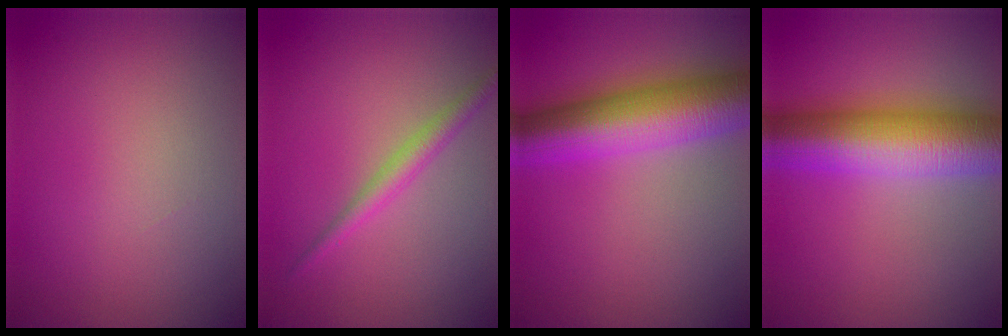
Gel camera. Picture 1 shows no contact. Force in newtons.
{"total": 2.1, "press": 2.1, "slide": 0.0}
{"total": 9.6, "press": 9.6, "slide": 0.1}
{"total": 10.7, "press": 10.7, "slide": 0.1}